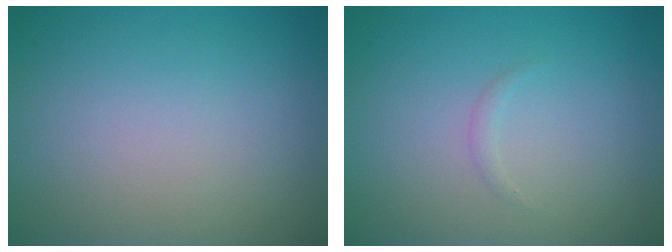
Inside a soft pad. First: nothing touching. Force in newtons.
{"total": 0.5, "press": 0.5, "slide": 0.0}